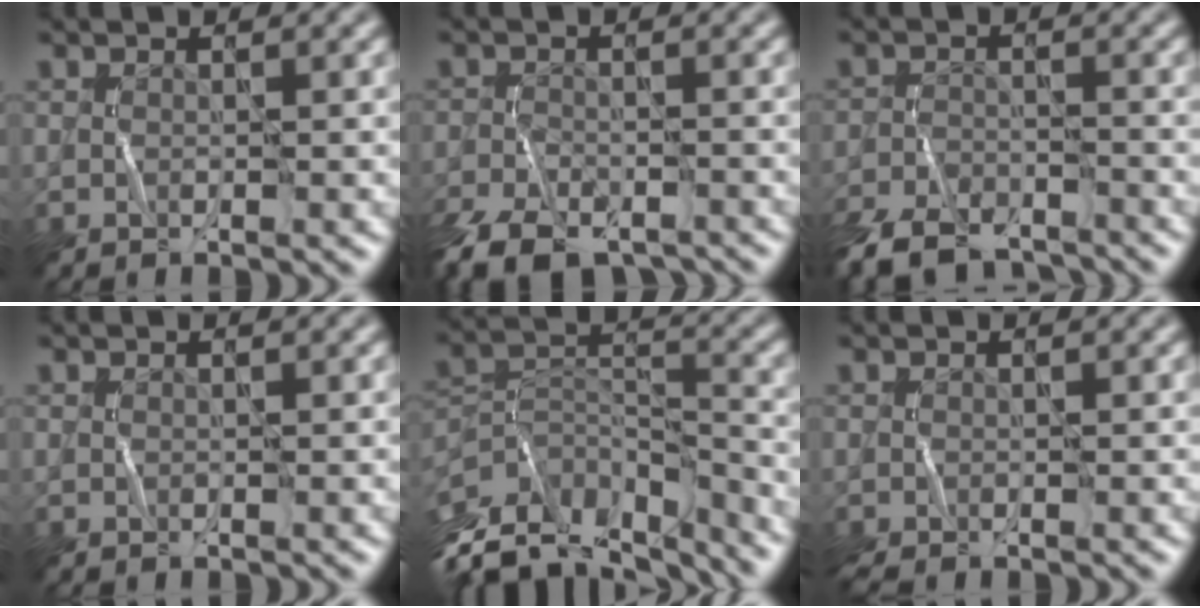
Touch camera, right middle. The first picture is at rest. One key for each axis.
{"total": 8.6, "fx": -7.0, "fy": 3.5, "fz": 3.5, "tx": -0.074, "ty": -0.032, "tz": -0.115}
{"total": 8.4, "fx": -7.4, "fy": 2.9, "fz": 2.7, "tx": -0.055, "ty": -0.023, "tz": -0.130}
{"total": 0.0}
{"total": 12.3, "fx": -9.2, "fy": 5.9, "fz": 5.6, "tx": -0.120, "ty": 0.020, "tz": -0.136}
{"total": 0.5, "fx": -0.3, "fy": 0.1, "fz": 0.4, "tx": -0.010, "ty": -0.003, "tz": -0.006}